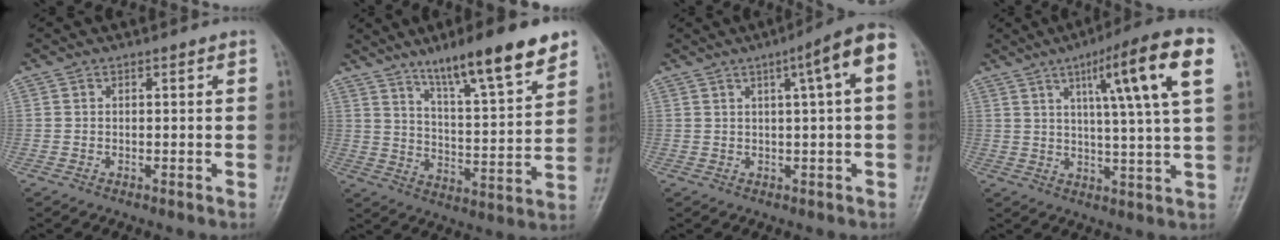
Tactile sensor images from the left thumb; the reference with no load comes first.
{"total": 17.3, "force": [11.7, 3.1, 12.4], "torque": [-0.170, -0.058, 0.189]}
{"total": 8.2, "force": [2.2, 0.8, 7.8], "torque": [-0.116, 0.022, 0.026]}
{"total": 16.1, "force": [6.1, 1.3, 14.8], "torque": [-0.227, -0.006, 0.088]}